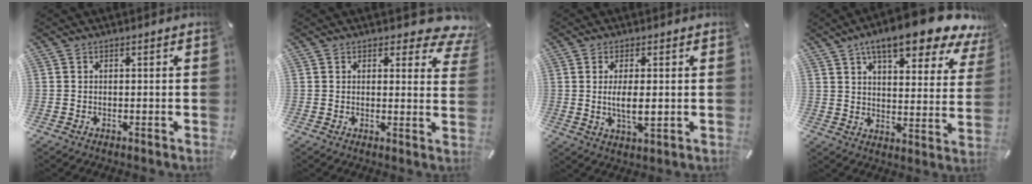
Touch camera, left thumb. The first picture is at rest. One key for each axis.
{"total": 6.2, "fx": 4.1, "fy": 3.0, "fz": 3.6, "tx": -0.031, "ty": -0.028, "tz": 0.066}
{"total": 6.2, "fx": 0.3, "fy": 2.1, "fz": 5.8, "tx": -0.105, "ty": -0.010, "tz": -0.002}
{"total": 14.7, "fx": 10.7, "fy": 4.7, "fz": 8.8, "tx": -0.131, "ty": -0.073, "tz": 0.175}